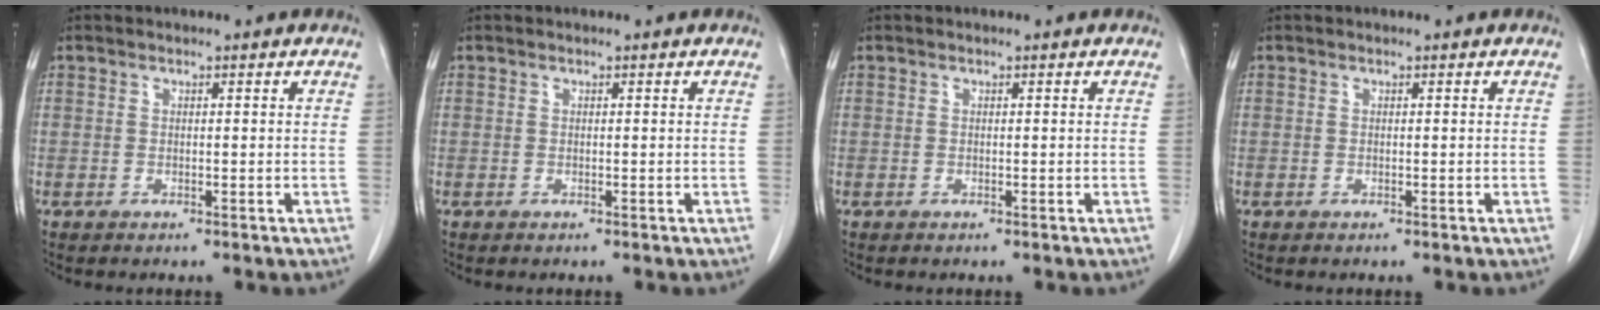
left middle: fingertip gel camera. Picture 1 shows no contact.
{"total": 0.0}
{"total": 0.0}
{"total": 0.0}